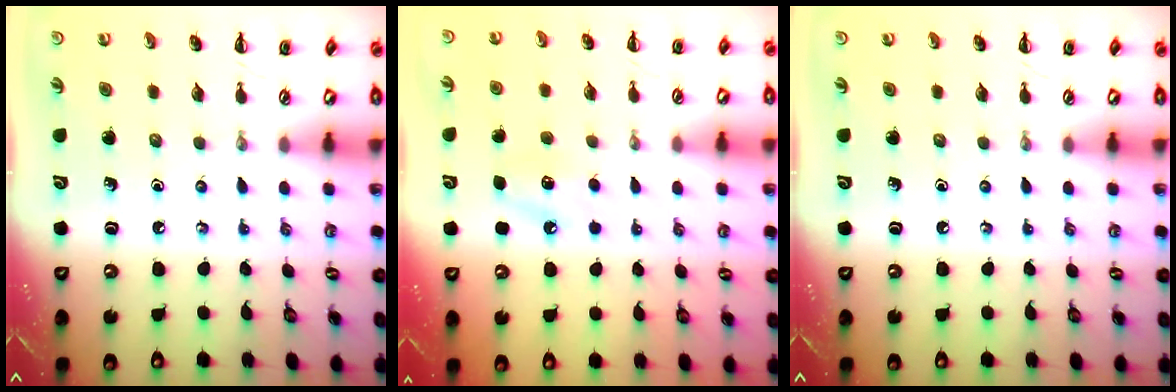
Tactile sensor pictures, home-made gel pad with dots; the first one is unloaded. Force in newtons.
{"total": 6.9, "press": 6.7, "slide": 1.6}
{"total": 0.0}